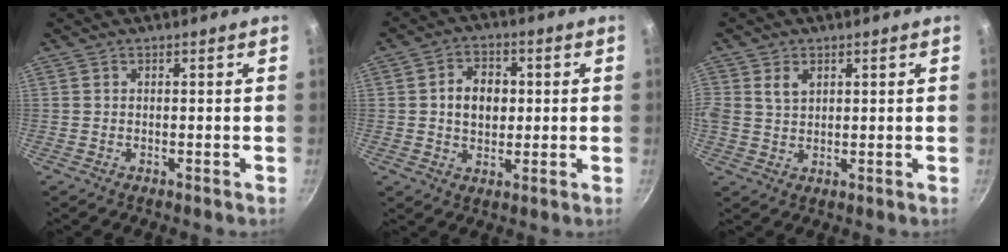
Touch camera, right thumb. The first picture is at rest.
{"total": 7.6, "force": [0.7, 5.8, 4.9], "torque": [-0.054, 0.006, 0.008]}
{"total": 4.1, "force": [1.6, 2.9, 2.4], "torque": [-0.038, -0.001, 0.033]}